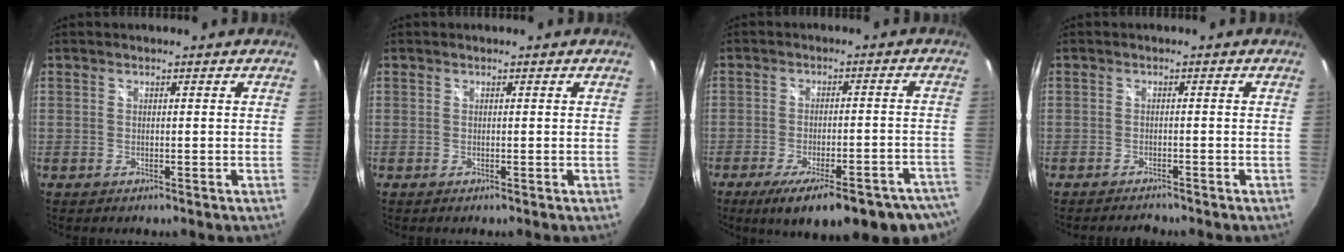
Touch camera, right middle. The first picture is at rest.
{"total": 0.0}
{"total": 20.6, "force": [-16.1, 5.1, 11.7], "torque": [-0.168, -0.038, -0.208]}
{"total": 2.8, "force": [-2.6, 0.6, 0.7], "torque": [-0.021, -0.009, -0.044]}